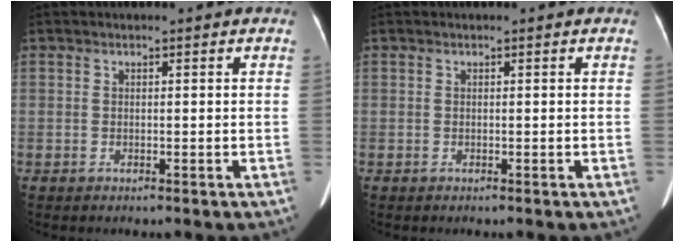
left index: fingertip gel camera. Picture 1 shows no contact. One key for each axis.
{"total": 0.0}